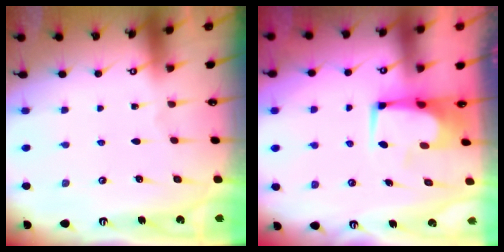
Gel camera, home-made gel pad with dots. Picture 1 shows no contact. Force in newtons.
{"total": 1.5, "press": 1.5, "slide": 0.2}